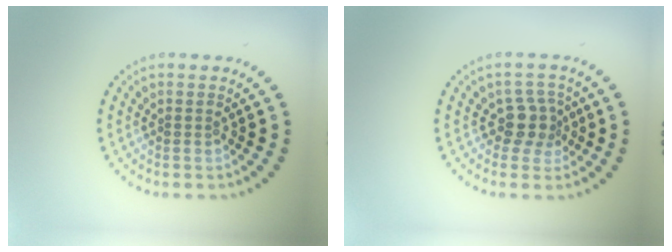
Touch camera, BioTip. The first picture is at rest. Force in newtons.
{"total": 2.7, "press": 2.2, "slide": 1.5}